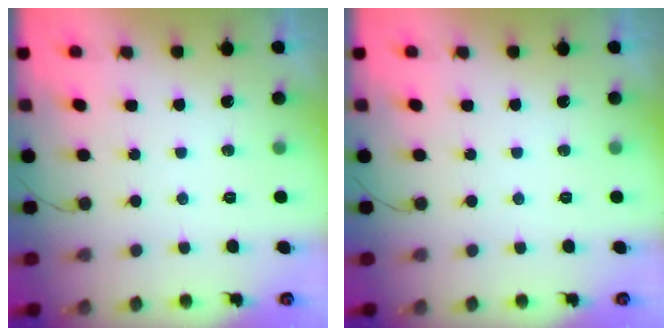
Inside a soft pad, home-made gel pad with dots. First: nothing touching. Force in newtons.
{"total": 0.0}